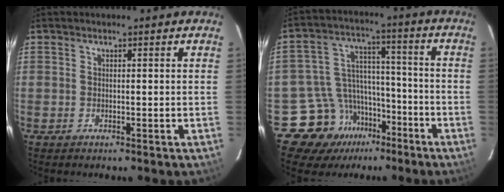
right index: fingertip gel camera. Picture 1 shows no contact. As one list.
[{"total": 11.9, "force": [-8.5, 8.1, 1.5], "torque": [-0.046, 0.053, -0.135]}]